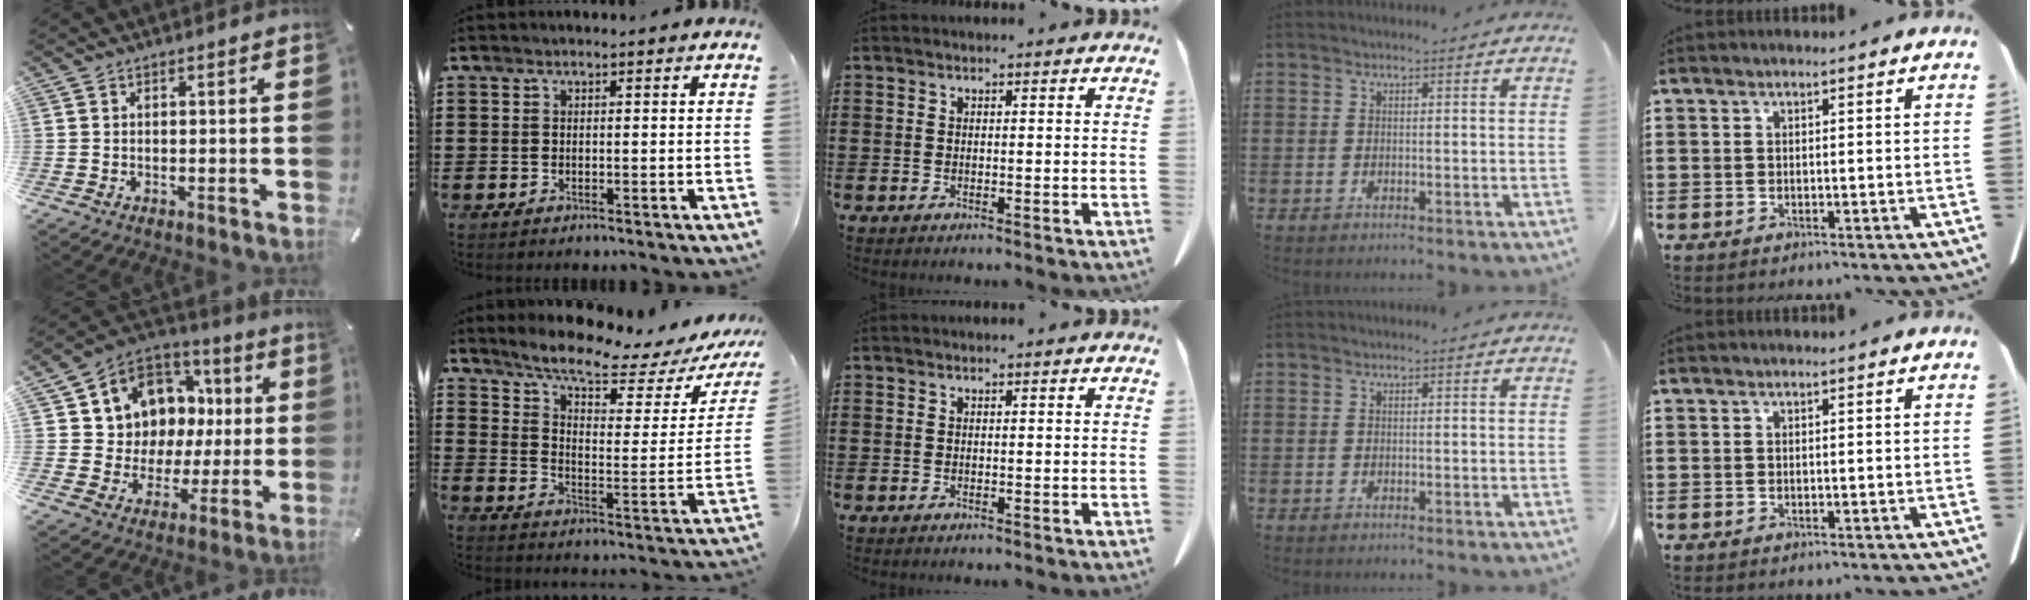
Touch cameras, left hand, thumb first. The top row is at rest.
{"thumb": {"total": 10.5, "force": [3.3, 9.8, 1.9], "torque": [-0.042, -0.049, 0.079]}, "index": {"total": 8.2, "force": [7.0, 0.8, 4.2], "torque": [-0.095, -0.042, 0.119]}}